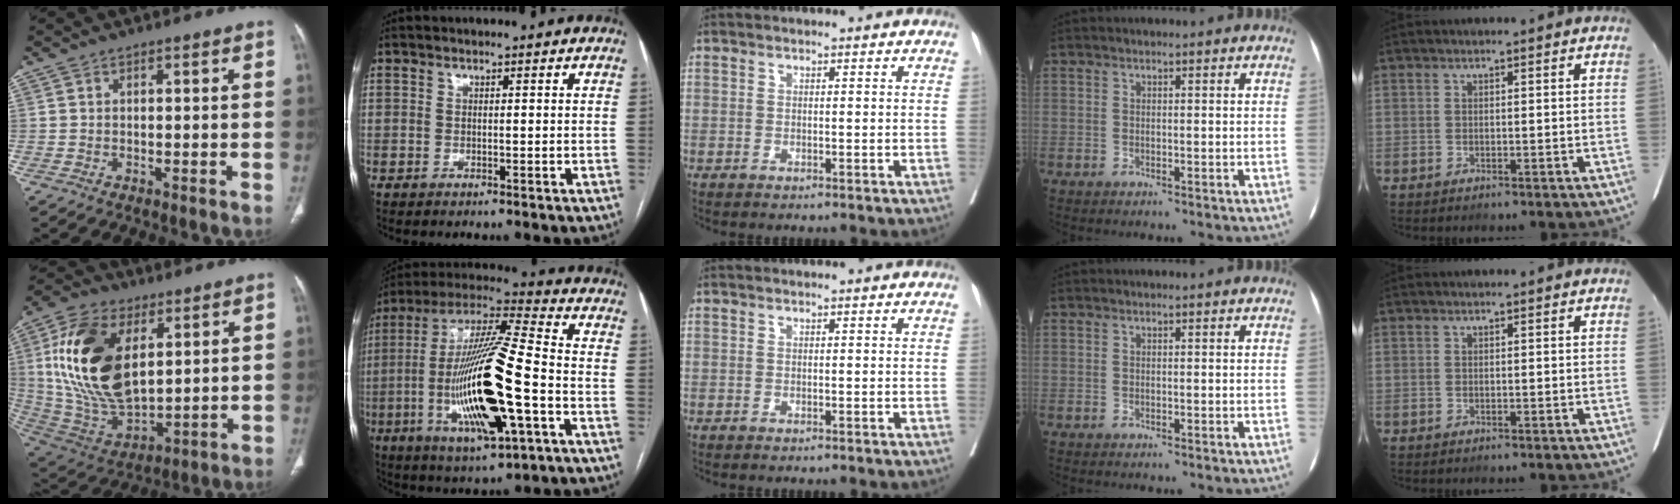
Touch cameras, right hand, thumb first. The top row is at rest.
{"thumb": {"total": 23.2, "force": [6.1, 12.9, 18.3], "torque": [-0.343, -0.027, 0.120]}, "index": {"total": 21.9, "force": [-5.2, 3.0, 21.1], "torque": [-0.436, -0.019, -0.091]}}